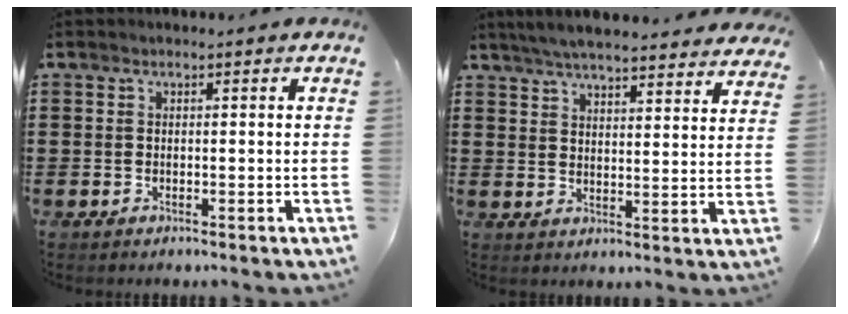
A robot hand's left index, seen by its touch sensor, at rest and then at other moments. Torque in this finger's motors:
{"motor_torque": [2.14, 0.00, 0.17, -0.04]}